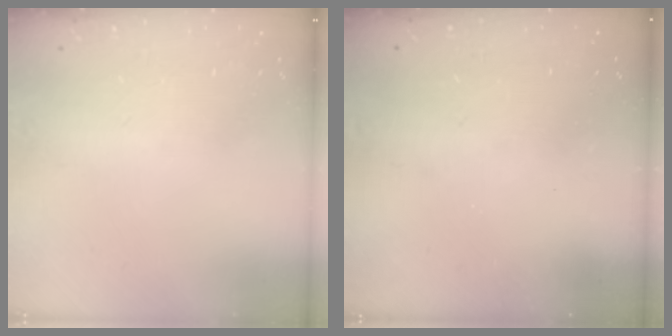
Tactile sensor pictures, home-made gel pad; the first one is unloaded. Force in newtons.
{"total": 3.0, "press": 3.0, "slide": 0.1}